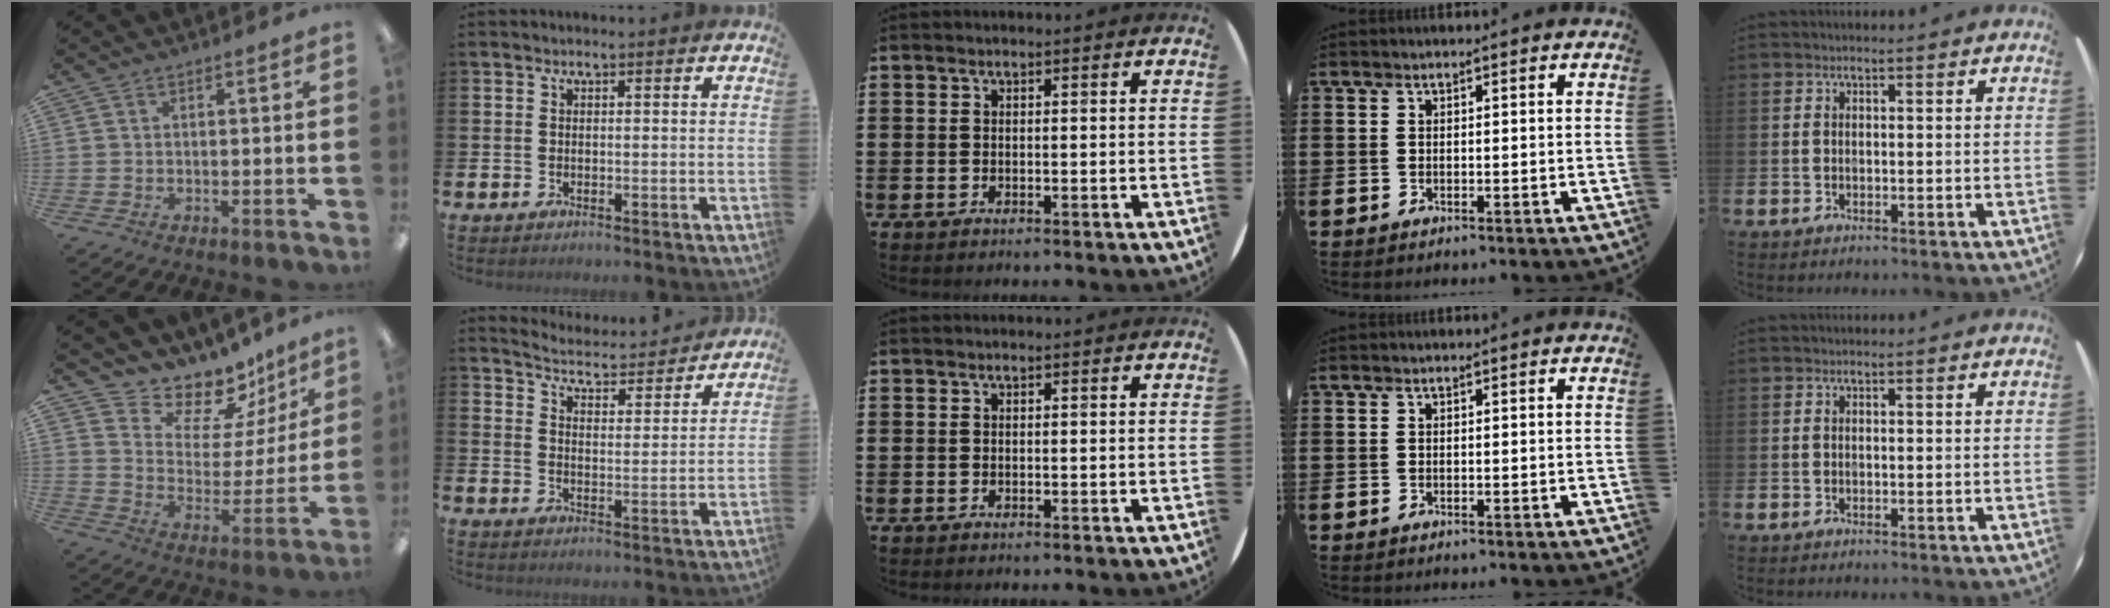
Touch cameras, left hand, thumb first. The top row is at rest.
{"thumb": {"total": 13.3, "force": [11.8, 5.6, 2.2], "torque": [-0.038, -0.115, 0.214]}, "index": {"total": 4.8, "force": [4.8, 0.5, 0.0], "torque": [-0.014, -0.046, 0.078]}}